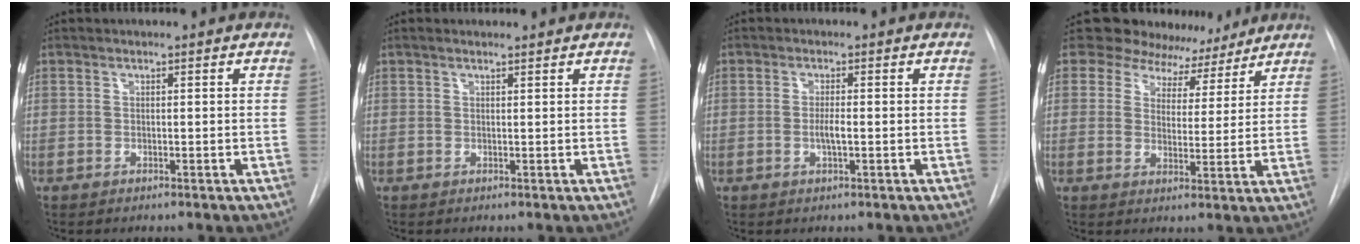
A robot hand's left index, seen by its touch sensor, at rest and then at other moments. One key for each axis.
{"total": 1.3, "fx": 1.2, "fy": 0.2, "fz": 0.4, "tx": -0.012, "ty": 0.013, "tz": 0.022}
{"total": 1.9, "fx": -0.4, "fy": 0.3, "fz": 1.9, "tx": -0.038, "ty": -0.002, "tz": -0.007}
{"total": 10.3, "fx": 8.8, "fy": 5.3, "fz": 0.9, "tx": 0.006, "ty": 0.000, "tz": 0.108}